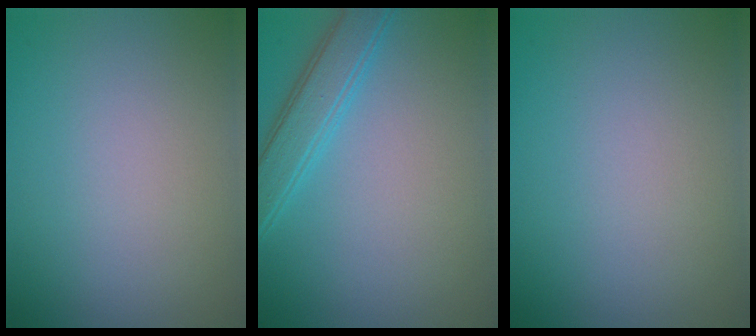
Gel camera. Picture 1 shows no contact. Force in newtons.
{"total": 3.3, "press": 3.3, "slide": 0.1}
{"total": 0.0}